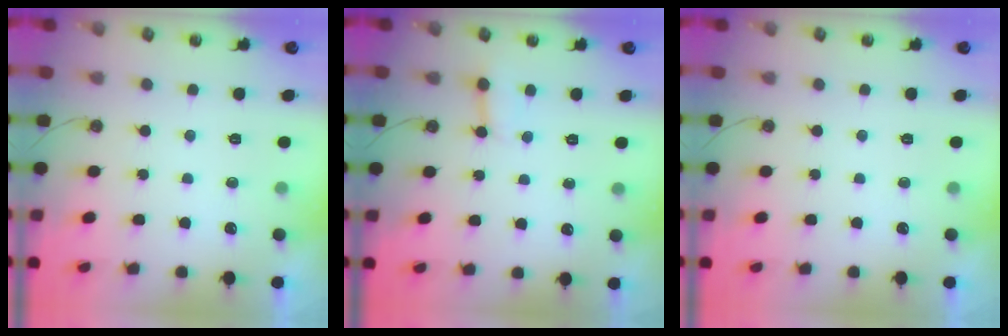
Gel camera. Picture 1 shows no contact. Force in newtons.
{"total": 2.5, "press": 2.5, "slide": 0.2}
{"total": 0.0}